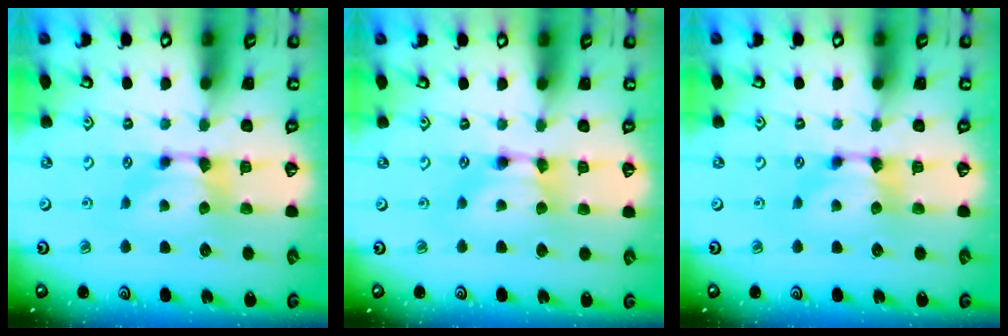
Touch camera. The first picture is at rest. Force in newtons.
{"total": 1.6, "press": 1.6, "slide": 0.2}
{"total": 0.0}